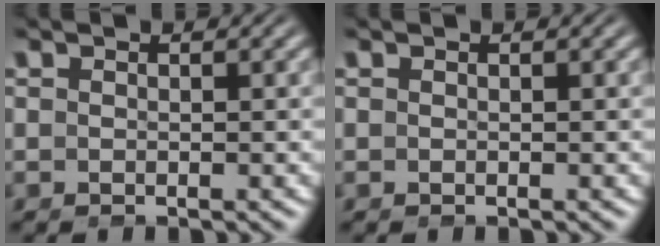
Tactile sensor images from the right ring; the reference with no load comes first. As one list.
[{"total": 0.0}]